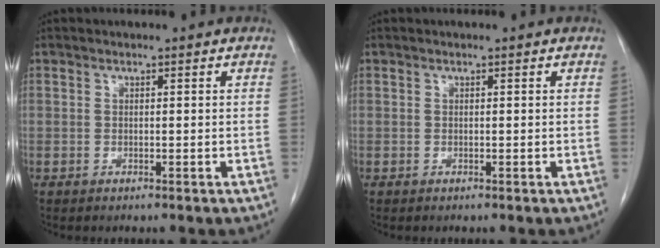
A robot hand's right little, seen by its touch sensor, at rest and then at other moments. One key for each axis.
{"total": 0.0}